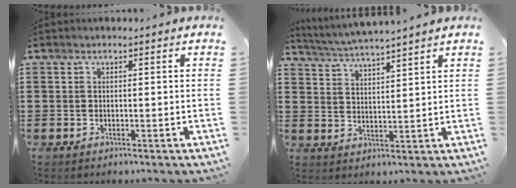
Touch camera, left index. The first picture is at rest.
{"total": 3.5, "force": [3.4, -0.9, 0.6], "torque": [-0.025, -0.020, 0.058]}